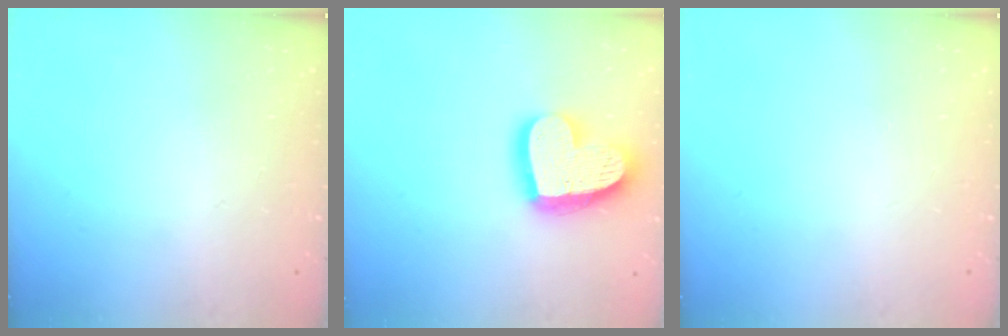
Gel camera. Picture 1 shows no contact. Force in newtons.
{"total": 19.9, "press": 19.9, "slide": 1.6}
{"total": 0.0}